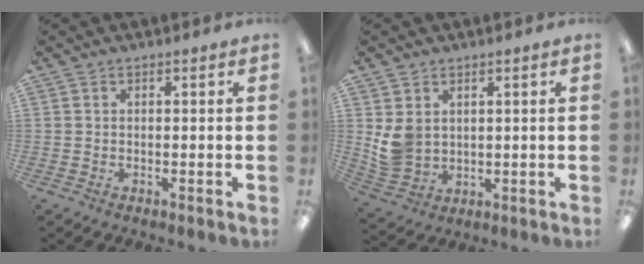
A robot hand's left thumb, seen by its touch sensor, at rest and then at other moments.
{"total": 6.1, "force": [2.4, 5.0, 2.6], "torque": [-0.057, -0.003, 0.050]}